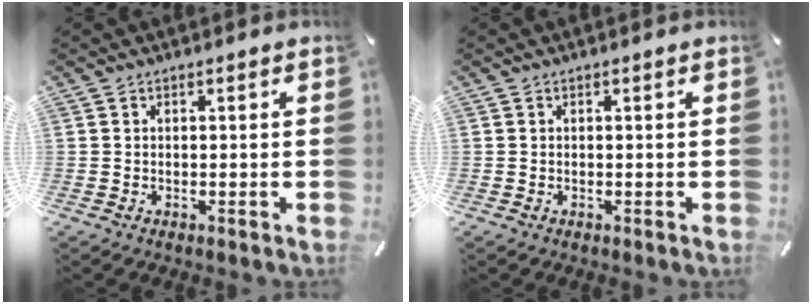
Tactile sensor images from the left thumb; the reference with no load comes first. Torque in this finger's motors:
{"motor_torque": [0.01, 0.01, -0.02, -0.02, 0.00]}